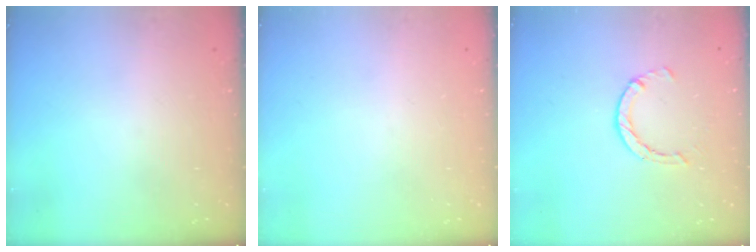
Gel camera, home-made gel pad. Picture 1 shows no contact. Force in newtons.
{"total": 0.0}
{"total": 2.9, "press": 2.8, "slide": 0.4}